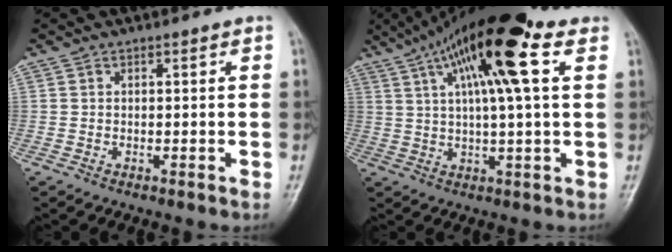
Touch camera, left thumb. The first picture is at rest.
{"total": 18.0, "force": [7.8, 4.2, 15.6], "torque": [-0.265, 0.008, 0.127]}